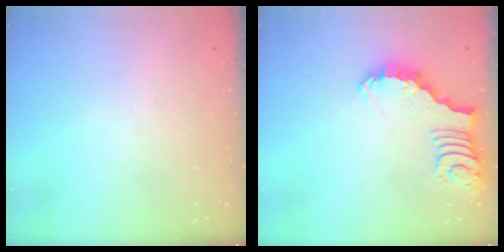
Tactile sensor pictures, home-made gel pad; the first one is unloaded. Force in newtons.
{"total": 2.9, "press": 2.9, "slide": 0.1}